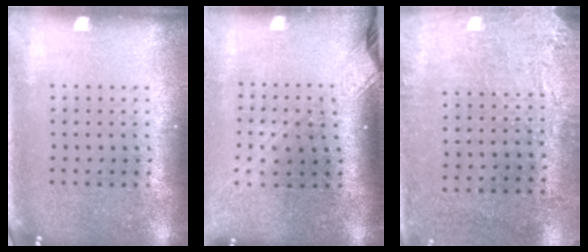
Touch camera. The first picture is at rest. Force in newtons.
{"total": 2.2, "press": 1.7, "slide": 1.4}
{"total": 2.9, "press": 2.4, "slide": 1.6}